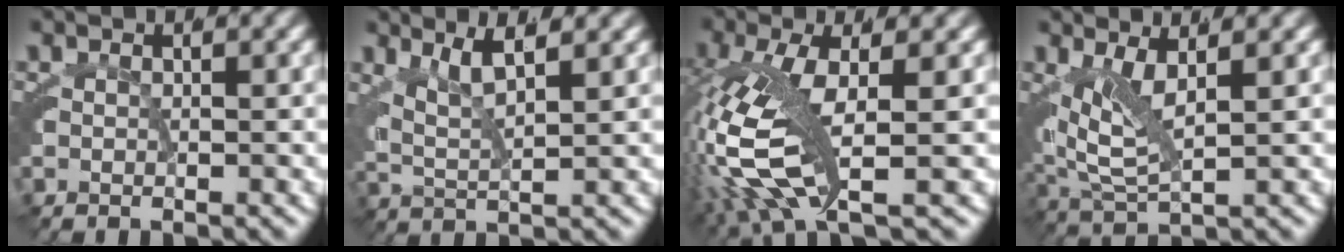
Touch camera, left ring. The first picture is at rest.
{"total": 4.4, "force": [2.0, 2.2, 3.2], "torque": [-0.067, -0.005, 0.032]}
{"total": 8.4, "force": [-1.3, 3.1, 7.7], "torque": [-0.183, -0.034, -0.001]}
{"total": 3.8, "force": [0.9, 1.4, 3.4], "torque": [-0.083, -0.020, 0.026]}